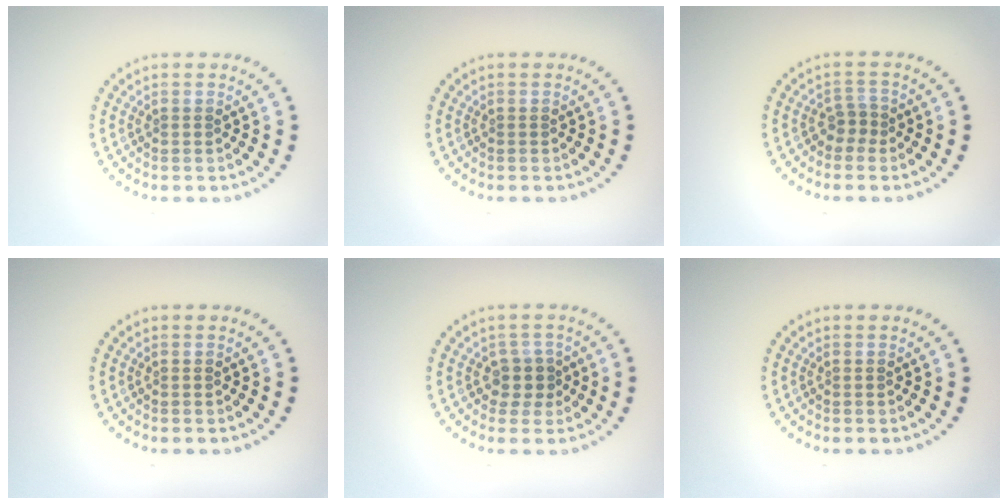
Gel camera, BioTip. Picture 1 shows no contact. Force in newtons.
{"total": 0.0}
{"total": 1.4, "press": 1.1, "slide": 0.9}
{"total": 0.0}
{"total": 2.2, "press": 1.7, "slide": 1.3}
{"total": 0.0}